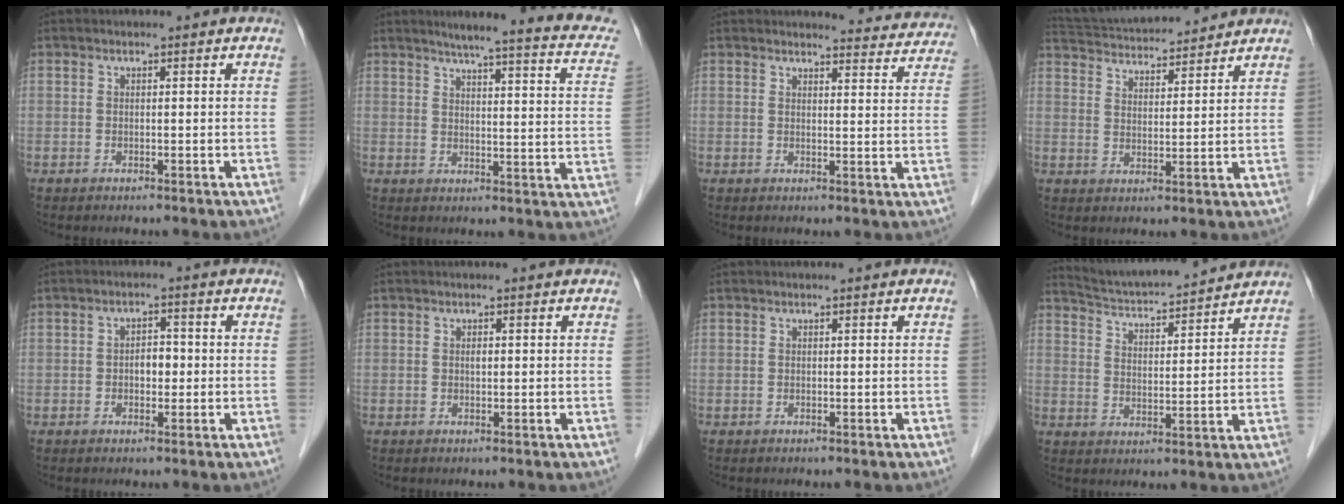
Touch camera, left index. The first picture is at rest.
{"total": 18.3, "force": [15.5, 1.7, 9.6], "torque": [-0.115, -0.020, 0.171]}
{"total": 9.5, "force": [9.4, 1.5, 0.7], "torque": [0.016, -0.027, 0.082]}
{"total": 14.4, "force": [13.6, 2.0, 4.5], "torque": [-0.084, 0.034, 0.218]}
{"total": 2.7, "force": [-0.4, 1.6, 2.1], "torque": [-0.030, 0.009, -0.007]}
{"total": 0.5, "force": [0.0, 0.3, 0.5], "torque": [-0.010, 0.001, 0.001]}
{"total": 0.0}
{"total": 12.1, "force": [11.6, 0.1, 3.3], "torque": [-0.065, 0.014, 0.182]}